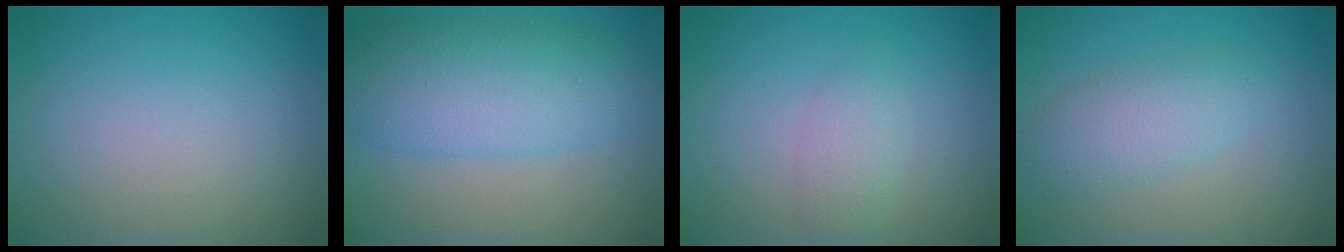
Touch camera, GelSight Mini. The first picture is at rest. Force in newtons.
{"total": 7.7, "press": 7.7, "slide": 0.3}
{"total": 1.9, "press": 1.9, "slide": 0.1}
{"total": 3.2, "press": 3.2, "slide": 0.1}